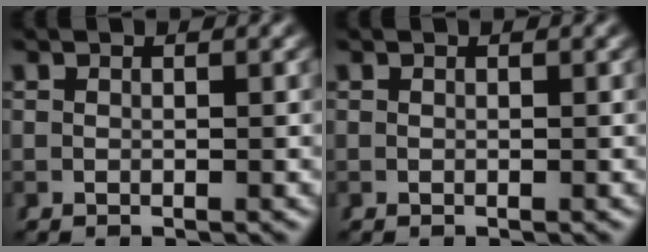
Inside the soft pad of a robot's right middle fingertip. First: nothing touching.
{"total": 0.0}